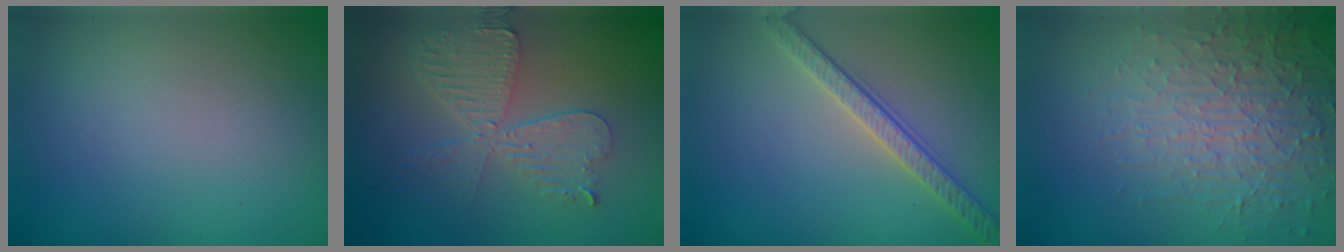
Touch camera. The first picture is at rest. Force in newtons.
{"total": 4.6, "press": 3.9, "slide": 2.3}
{"total": 3.1, "press": 2.9, "slide": 1.1}
{"total": 3.9, "press": 3.9, "slide": 0.3}